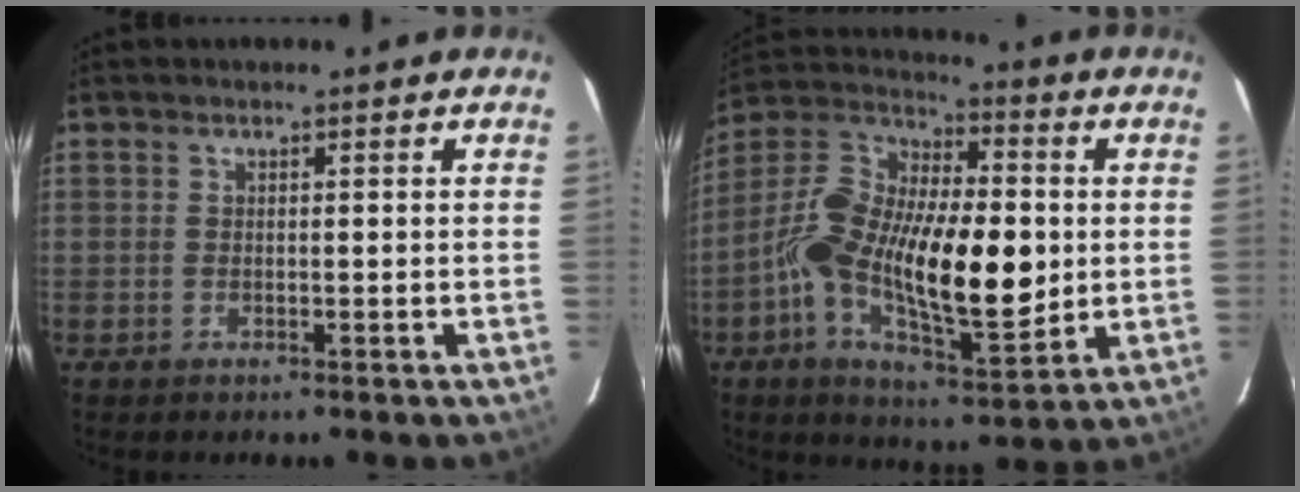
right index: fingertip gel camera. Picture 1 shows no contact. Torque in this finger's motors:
{"motor_torque": [1.82, -0.32, 1.06, 0.21]}